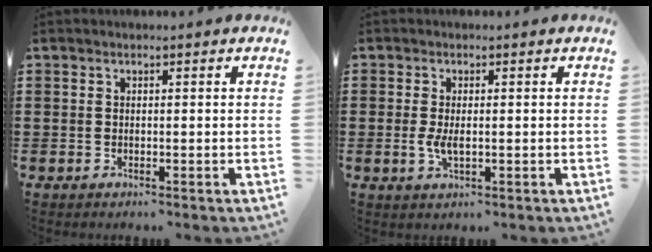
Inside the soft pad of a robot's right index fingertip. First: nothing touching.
{"total": 2.8, "force": [-0.2, 1.1, 2.6], "torque": [-0.055, -0.002, -0.007]}